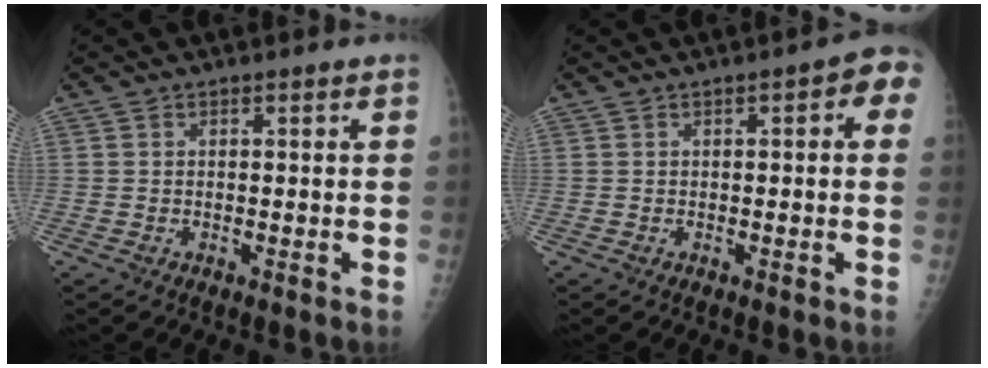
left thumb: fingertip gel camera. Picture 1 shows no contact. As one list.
[{"total": 4.8, "force": [1.2, 1.8, 4.3], "torque": [-0.035, 0.011, 0.005]}]